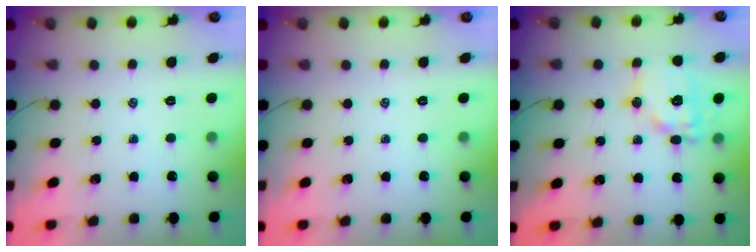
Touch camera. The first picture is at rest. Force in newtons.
{"total": 0.0}
{"total": 13.4, "press": 13.4, "slide": 0.9}